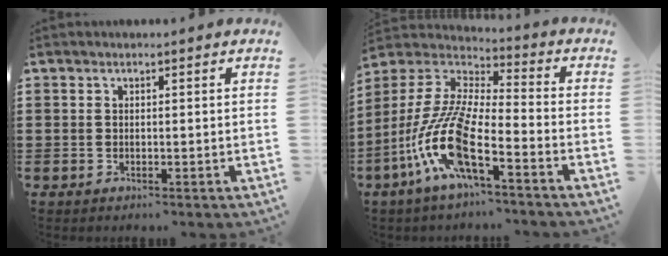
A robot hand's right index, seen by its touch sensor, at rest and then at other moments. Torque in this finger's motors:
{"motor_torque": [2.14, 0.00, 0.90, 0.21]}